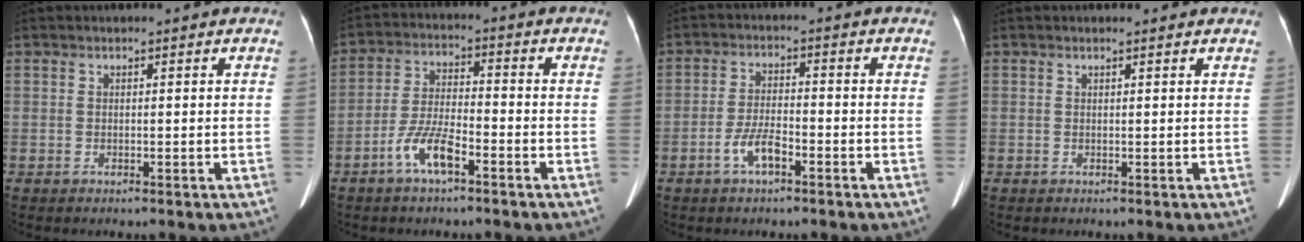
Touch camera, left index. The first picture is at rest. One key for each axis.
{"total": 6.6, "fx": -3.9, "fy": 1.4, "fz": 5.1, "tx": -0.111, "ty": 0.003, "tz": -0.076}
{"total": 4.5, "fx": -2.5, "fy": 1.2, "fz": 3.5, "tx": -0.074, "ty": 0.003, "tz": -0.050}
{"total": 0.7, "fx": 0.5, "fy": 0.4, "fz": 0.0, "tx": -0.008, "ty": 0.011, "tz": 0.006}